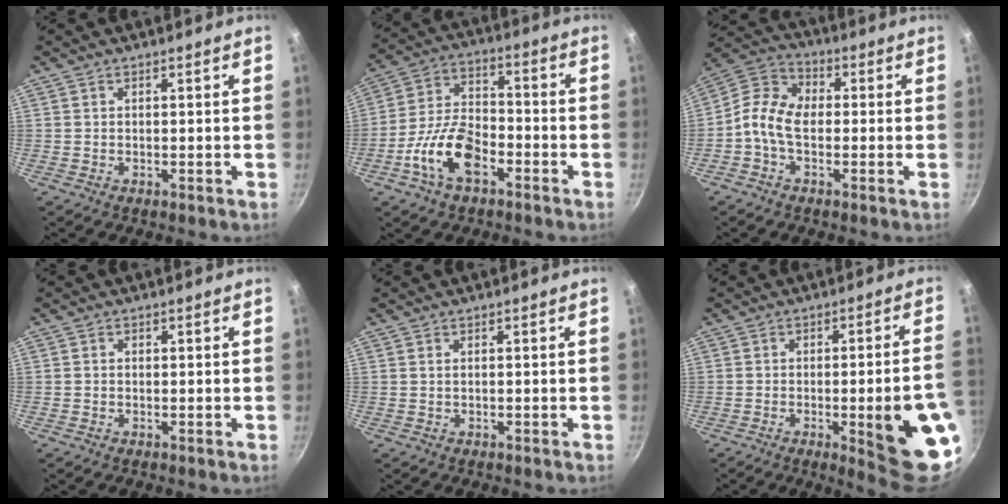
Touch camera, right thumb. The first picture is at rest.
{"total": 12.6, "force": [-5.7, 6.7, 9.1], "torque": [-0.164, 0.042, -0.116]}
{"total": 9.0, "force": [-1.2, 6.1, 6.5], "torque": [-0.113, 0.029, -0.046]}
{"total": 0.6, "force": [-0.1, 0.5, 0.2], "torque": [-0.004, 0.003, -0.001]}
{"total": 0.6, "force": [0.1, 0.3, 0.5], "torque": [-0.010, 0.001, 0.002]}
{"total": 16.2, "force": [-4.5, 3.1, 15.2], "torque": [-0.169, 0.021, -0.050]}